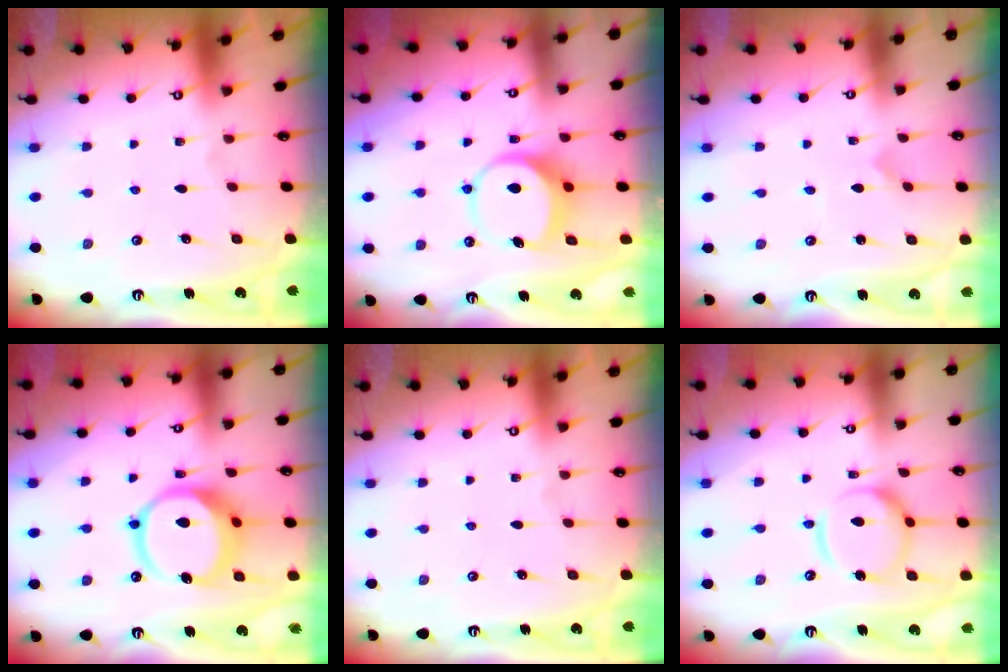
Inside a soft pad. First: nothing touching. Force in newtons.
{"total": 8.4, "press": 8.4, "slide": 1.1}
{"total": 0.0}
{"total": 13.5, "press": 13.4, "slide": 1.8}
{"total": 0.0}
{"total": 13.7, "press": 13.6, "slide": 1.5}